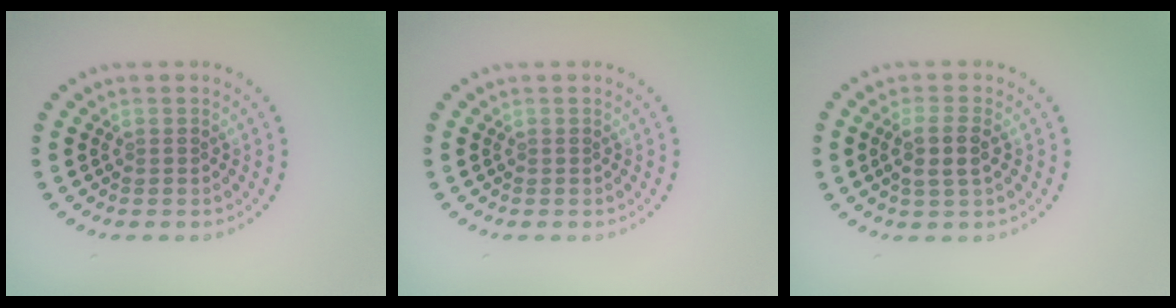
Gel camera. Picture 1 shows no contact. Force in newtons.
{"total": 0.0}
{"total": 2.5, "press": 2.2, "slide": 1.1}